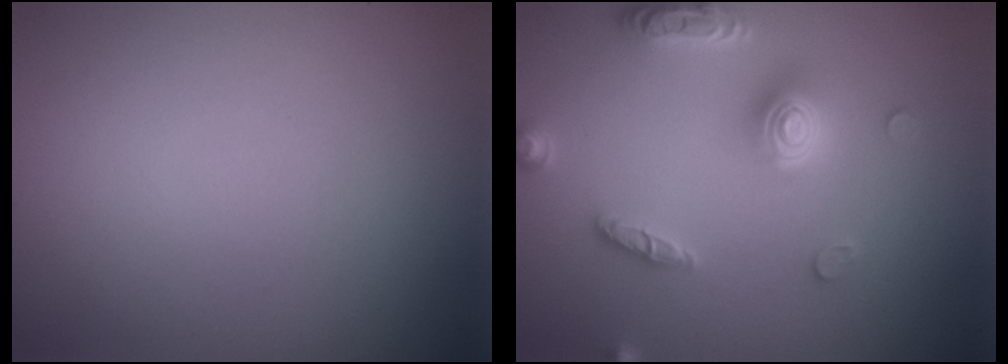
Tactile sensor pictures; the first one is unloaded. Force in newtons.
{"total": 4.9, "press": 4.8, "slide": 0.8}